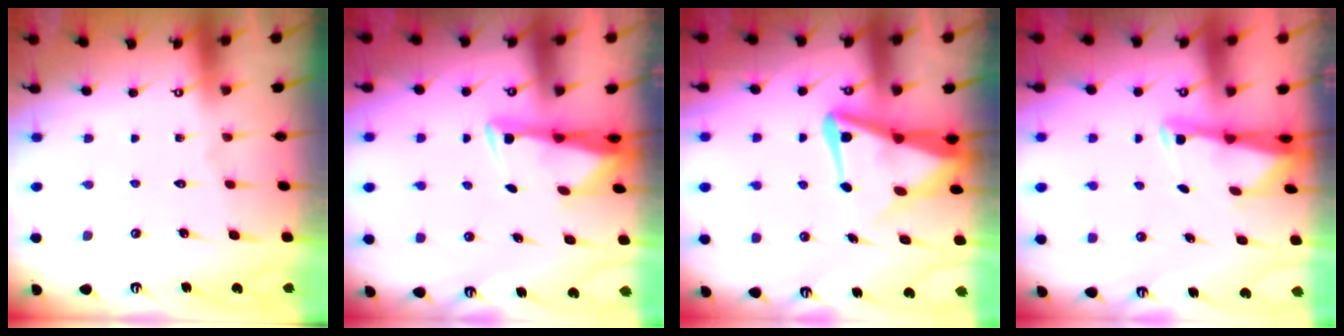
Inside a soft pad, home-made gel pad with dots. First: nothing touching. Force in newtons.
{"total": 3.1, "press": 3.0, "slide": 0.9}
{"total": 11.9, "press": 11.8, "slide": 1.3}
{"total": 2.7, "press": 2.7, "slide": 0.5}